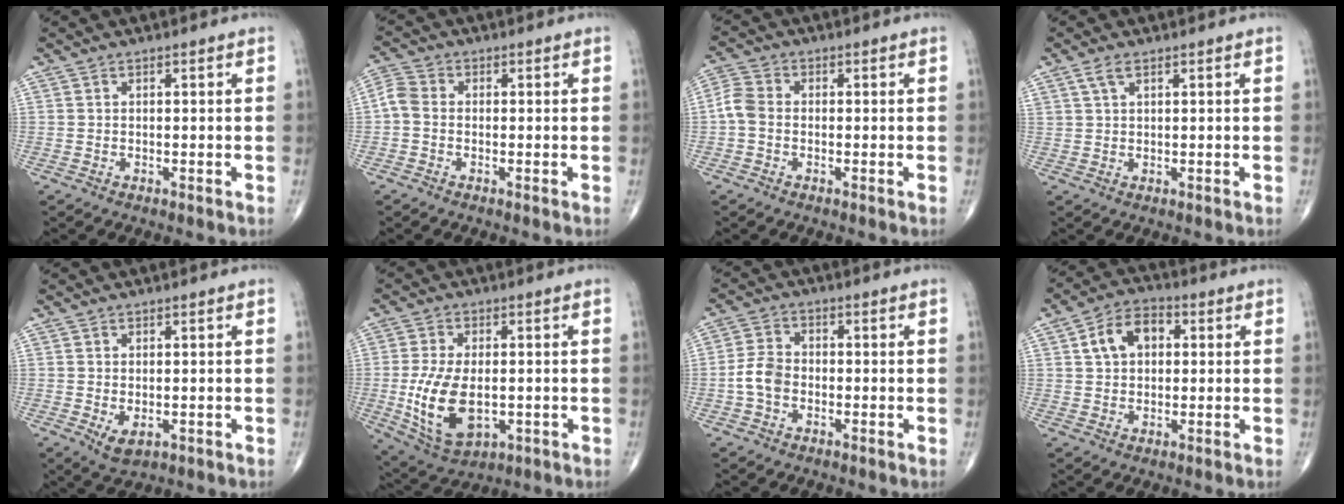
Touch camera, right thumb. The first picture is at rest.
{"total": 3.8, "force": [-0.6, 2.8, 2.5], "torque": [-0.053, 0.010, -0.024]}
{"total": 4.2, "force": [-0.7, 3.0, 2.8], "torque": [-0.060, 0.010, -0.026]}
{"total": 2.3, "force": [1.3, 1.0, 1.6], "torque": [-0.039, 0.006, 0.032]}
{"total": 3.5, "force": [-0.8, 2.0, 2.8], "torque": [-0.040, -0.008, -0.003]}
{"total": 13.4, "force": [-1.9, 7.4, 11.1], "torque": [-0.209, -0.010, -0.019]}
{"total": 5.1, "force": [-1.4, 3.7, 3.3], "torque": [-0.063, 0.017, -0.034]}
{"total": 8.2, "force": [1.9, 5.6, 5.7], "torque": [-0.084, 0.015, 0.025]}